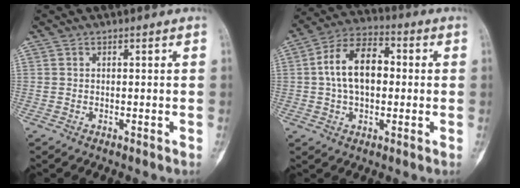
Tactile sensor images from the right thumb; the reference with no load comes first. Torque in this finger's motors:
{"motor_torque": [1.45, 1.46, 0.77, -0.64, 0.38]}